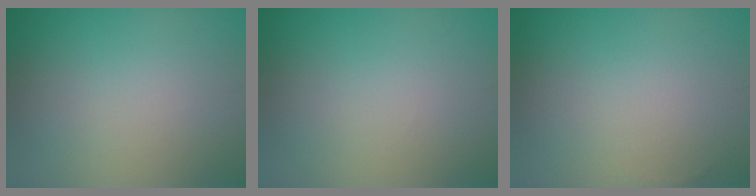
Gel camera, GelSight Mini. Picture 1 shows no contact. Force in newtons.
{"total": 0.0}
{"total": 0.0}